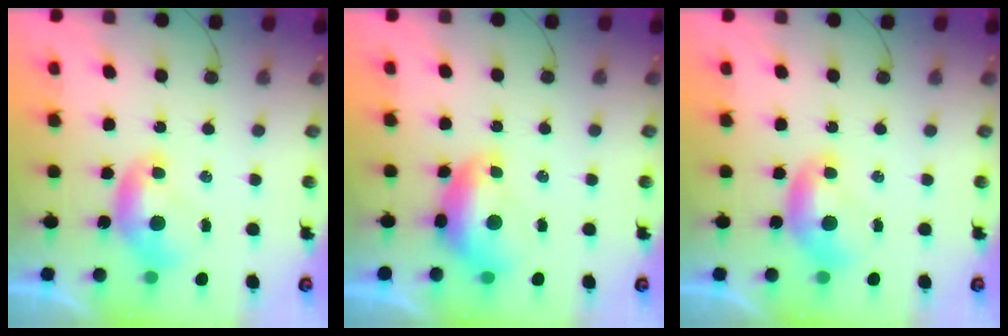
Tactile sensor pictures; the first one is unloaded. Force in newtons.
{"total": 1.1, "press": 1.0, "slide": 0.4}
{"total": 0.0}